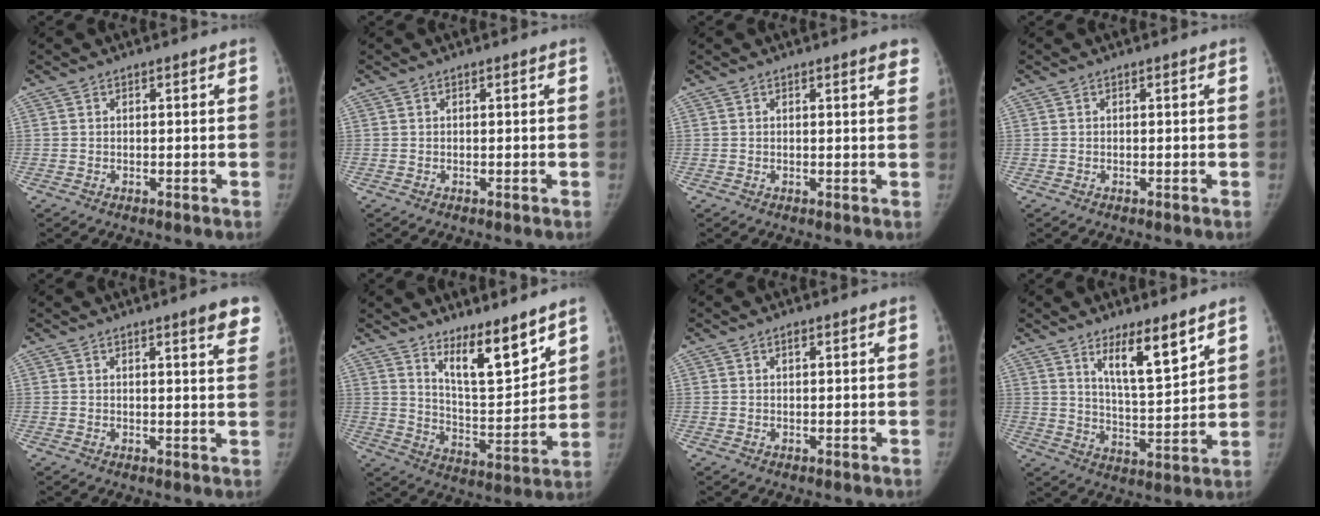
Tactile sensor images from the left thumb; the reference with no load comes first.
{"total": 0.0}
{"total": 2.3, "force": [1.6, 0.5, 1.6], "torque": [-0.009, -0.004, 0.016]}
{"total": 0.0}
{"total": 5.9, "force": [3.9, 0.8, 4.3], "torque": [-0.040, -0.015, 0.044]}
{"total": 12.0, "force": [8.9, 2.9, 7.6], "torque": [-0.099, -0.081, 0.159]}
{"total": 0.6, "force": [0.3, 0.2, 0.4], "torque": [-0.006, -0.001, 0.005]}
{"total": 10.3, "force": [6.6, 2.2, 7.6], "torque": [-0.115, -0.054, 0.117]}